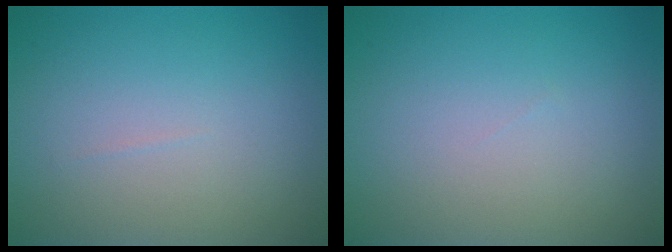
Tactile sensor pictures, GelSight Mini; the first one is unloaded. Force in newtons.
{"total": 0.0}